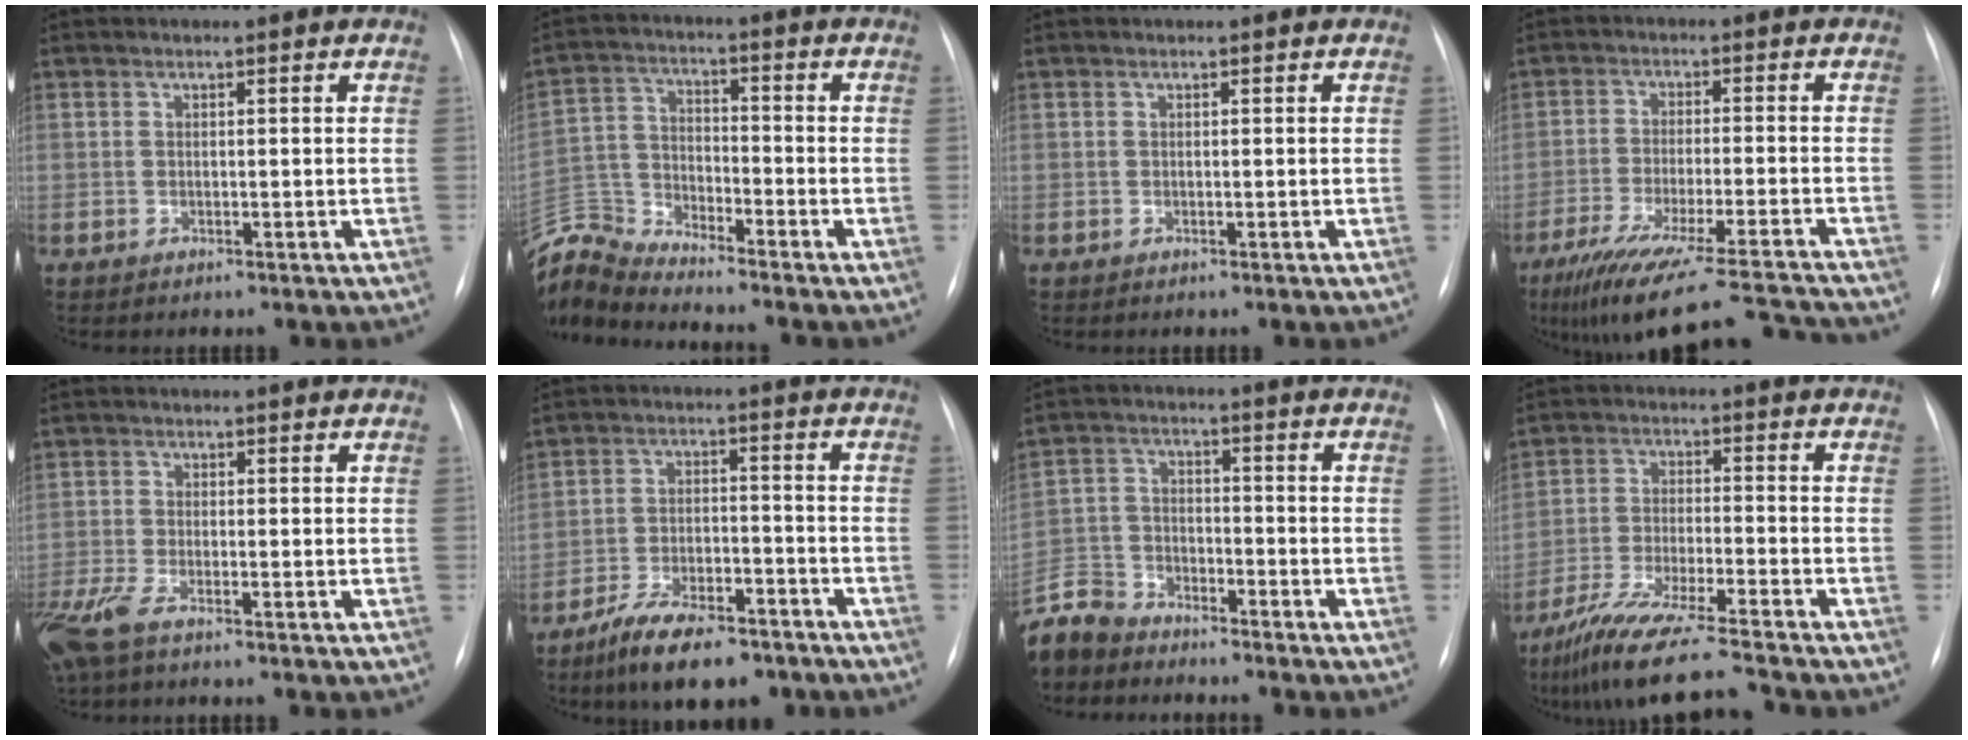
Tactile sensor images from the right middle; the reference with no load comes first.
{"total": 8.7, "force": [-8.7, -0.9, -0.2], "torque": [-0.005, 0.018, -0.173]}
{"total": 0.0}
{"total": 20.9, "force": [-18.8, 0.1, 9.1], "torque": [-0.126, -0.039, -0.275]}
{"total": 5.2, "force": [-3.4, 1.2, 3.8], "torque": [-0.089, -0.016, -0.071]}
{"total": 11.1, "force": [-8.3, 3.8, 6.2], "torque": [-0.110, -0.006, -0.142]}
{"total": 9.5, "force": [-8.7, 3.7, 1.2], "torque": [-0.033, 0.004, -0.171]}
{"total": 12.8, "force": [-10.8, -0.2, 6.8], "torque": [-0.117, -0.032, -0.183]}